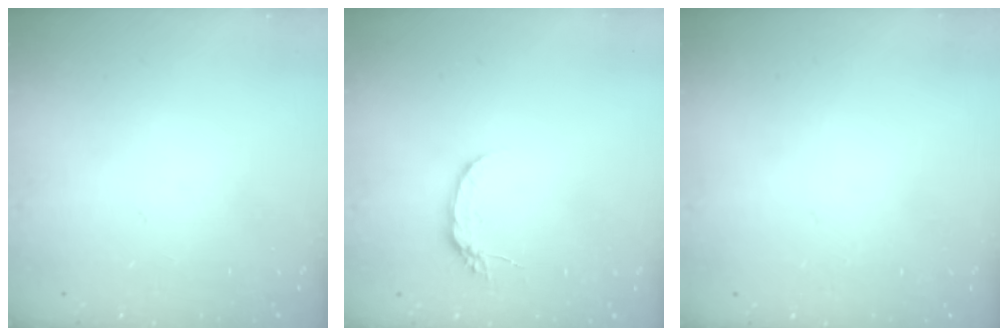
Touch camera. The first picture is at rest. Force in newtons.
{"total": 4.9, "press": 4.8, "slide": 0.7}
{"total": 2.6, "press": 2.6, "slide": 0.2}